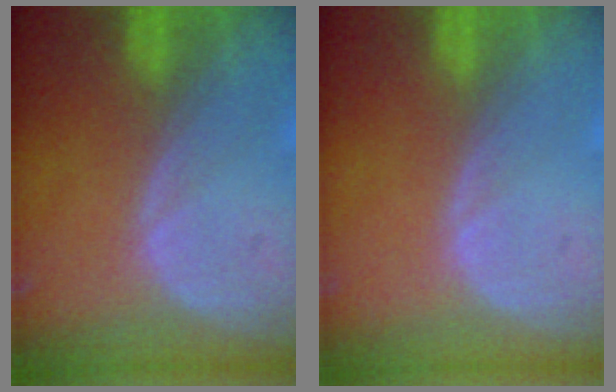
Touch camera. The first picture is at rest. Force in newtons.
{"total": 0.0}